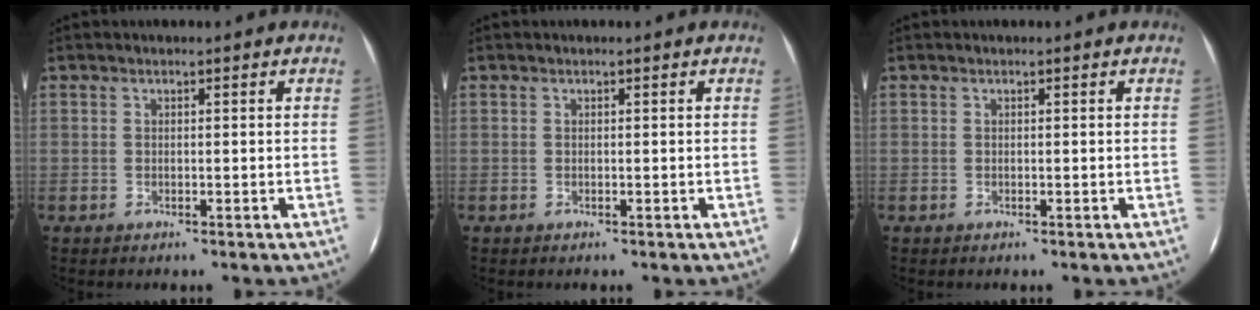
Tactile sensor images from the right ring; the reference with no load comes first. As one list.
[{"total": 0.0}, {"total": 0.0}]